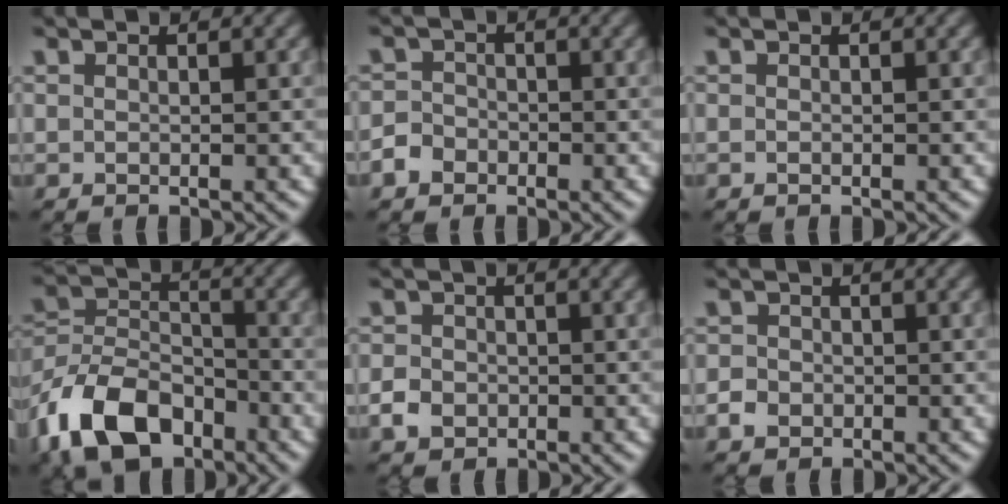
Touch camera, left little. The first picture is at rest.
{"total": 3.0, "force": [-1.7, 2.4, 0.6], "torque": [0.004, 0.000, -0.038]}
{"total": 0.0}
{"total": 9.9, "force": [-6.4, 5.5, 5.3], "torque": [-0.105, 0.001, -0.134]}
{"total": 2.1, "force": [-0.9, 1.7, 0.7], "torque": [-0.011, 0.003, -0.017]}
{"total": 1.6, "force": [-0.7, 1.4, 0.4], "torque": [0.003, 0.000, -0.013]}